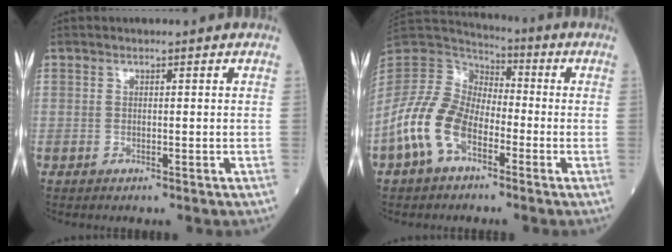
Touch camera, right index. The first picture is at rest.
{"total": 11.8, "force": [-5.1, 7.0, 7.9], "torque": [-0.187, 0.018, -0.105]}